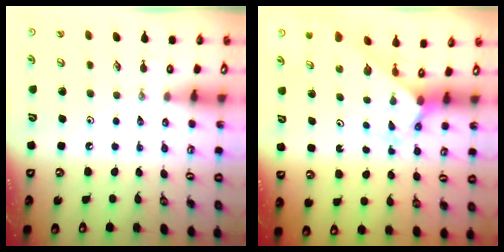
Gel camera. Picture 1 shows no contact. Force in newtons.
{"total": 2.1, "press": 2.1, "slide": 0.2}